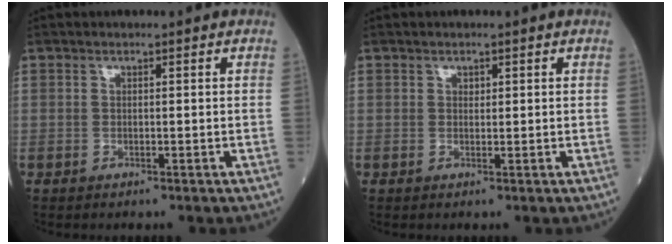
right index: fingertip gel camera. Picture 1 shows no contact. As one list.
[{"total": 0.6, "force": [0.3, 0.5, 0.3], "torque": [0.000, -0.002, 0.005]}]